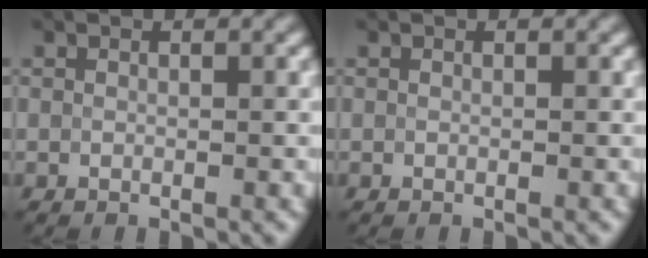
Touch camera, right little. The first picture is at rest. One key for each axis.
{"total": 0.0}